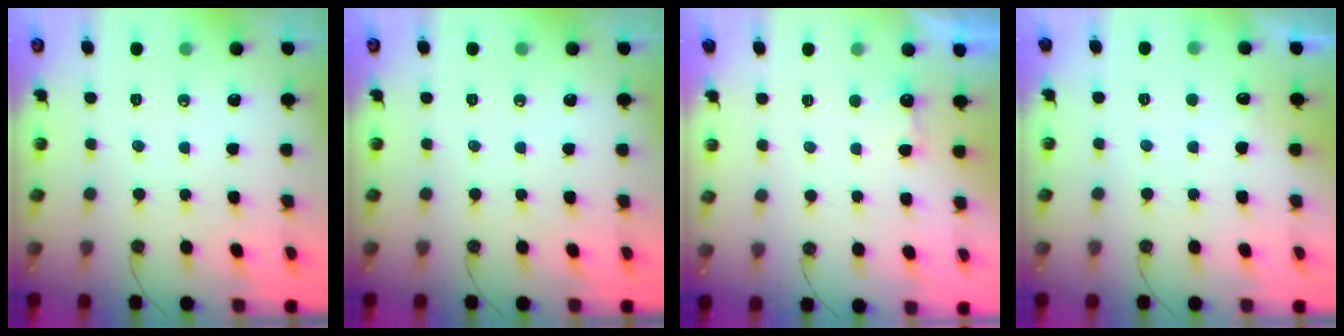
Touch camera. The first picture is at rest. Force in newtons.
{"total": 0.0}
{"total": 2.5, "press": 2.4, "slide": 1.0}
{"total": 2.7, "press": 2.5, "slide": 1.0}